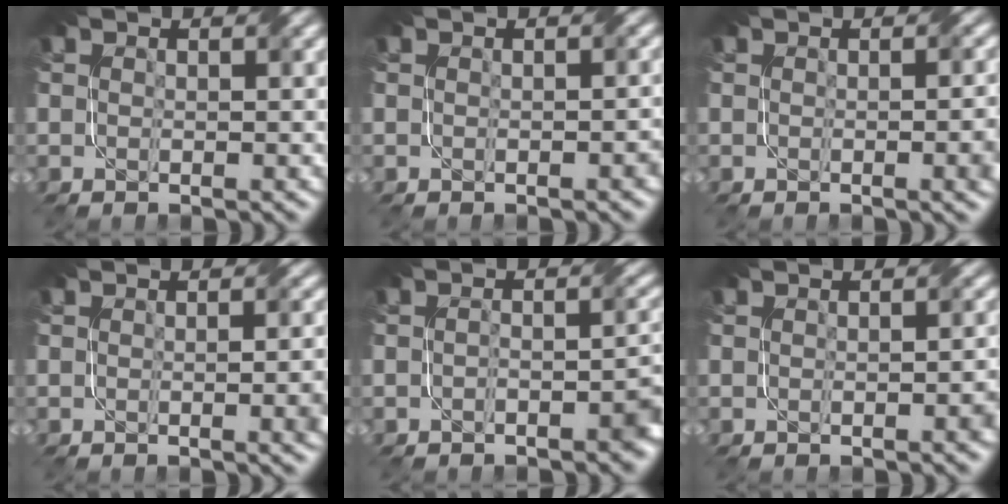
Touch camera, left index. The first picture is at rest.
{"total": 0.8, "force": [-0.5, 0.2, 0.6], "torque": [-0.009, 0.001, -0.005]}
{"total": 2.9, "force": [-0.4, 0.9, 2.7], "torque": [-0.021, 0.004, -0.005]}
{"total": 3.5, "force": [-0.4, 1.1, 3.3], "torque": [-0.025, 0.005, -0.003]}
{"total": 2.8, "force": [-1.6, 0.9, 2.2], "torque": [-0.030, 0.003, -0.025]}
{"total": 1.5, "force": [-0.5, 0.4, 1.4], "torque": [-0.013, 0.001, -0.008]}